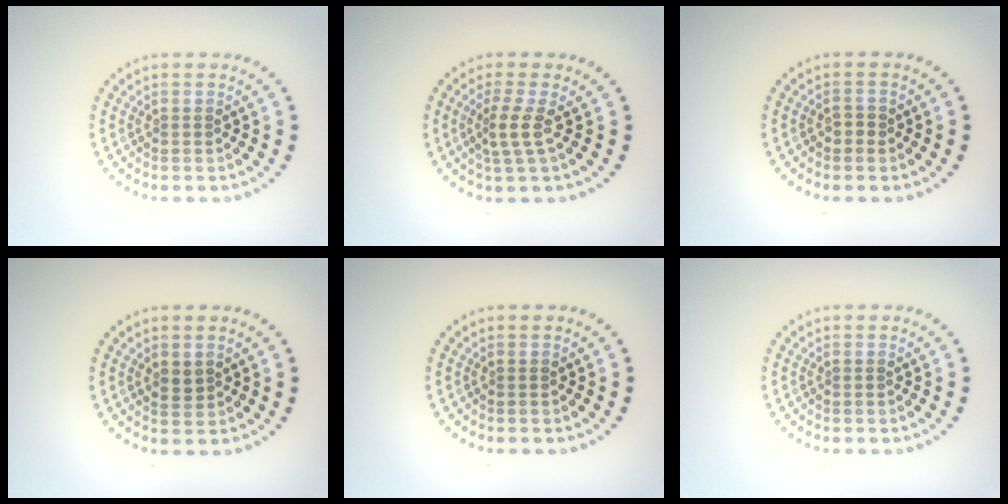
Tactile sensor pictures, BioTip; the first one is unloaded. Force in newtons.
{"total": 2.2, "press": 1.5, "slide": 1.6}
{"total": 1.0, "press": 0.9, "slide": 0.4}
{"total": 1.4, "press": 1.3, "slide": 0.4}
{"total": 0.0}
{"total": 0.0}